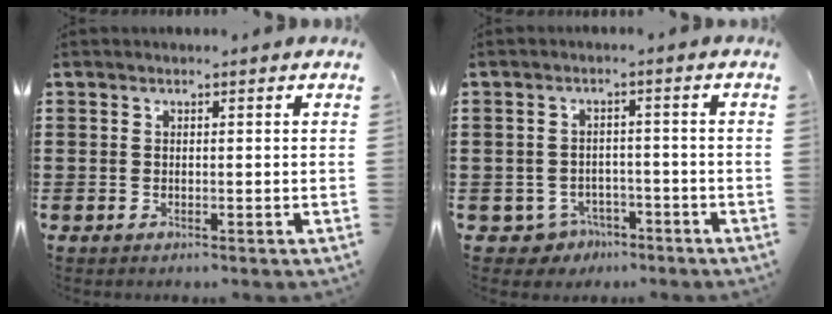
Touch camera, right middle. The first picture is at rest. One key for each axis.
{"total": 2.8, "fx": -2.4, "fy": 1.5, "fz": 0.4, "tx": -0.023, "ty": 0.001, "tz": -0.053}